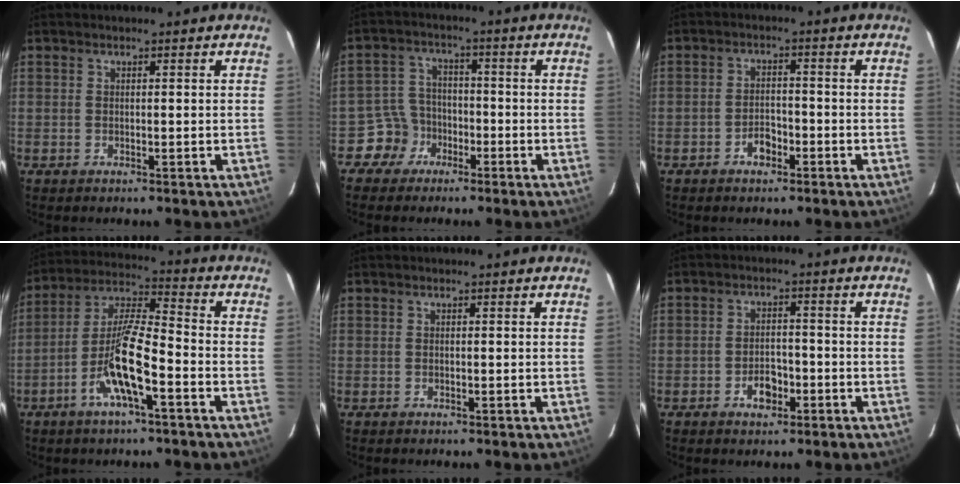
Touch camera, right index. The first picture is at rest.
{"total": 5.7, "force": [-3.4, 4.6, -0.2], "torque": [-0.007, 0.026, -0.064]}
{"total": 3.3, "force": [-2.1, 2.0, 1.7], "torque": [-0.035, 0.009, -0.031]}
{"total": 11.7, "force": [-5.2, 2.2, 10.2], "torque": [-0.210, 0.000, -0.100]}
{"total": 0.0}
{"total": 4.4, "force": [-2.2, 2.8, 2.6], "torque": [-0.048, 0.006, -0.032]}